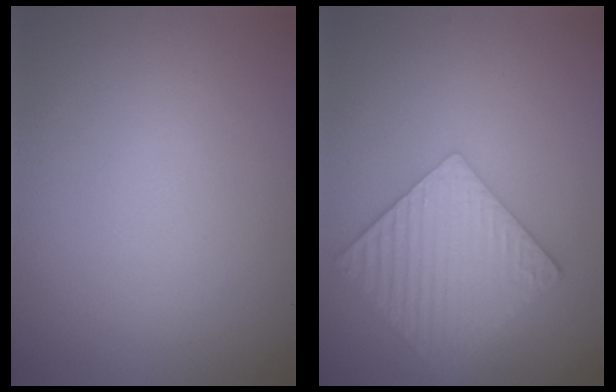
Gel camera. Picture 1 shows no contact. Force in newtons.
{"total": 6.2, "press": 5.2, "slide": 3.4}